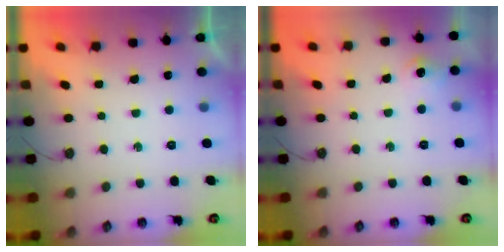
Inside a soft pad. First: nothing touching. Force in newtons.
{"total": 7.9, "press": 7.8, "slide": 1.0}